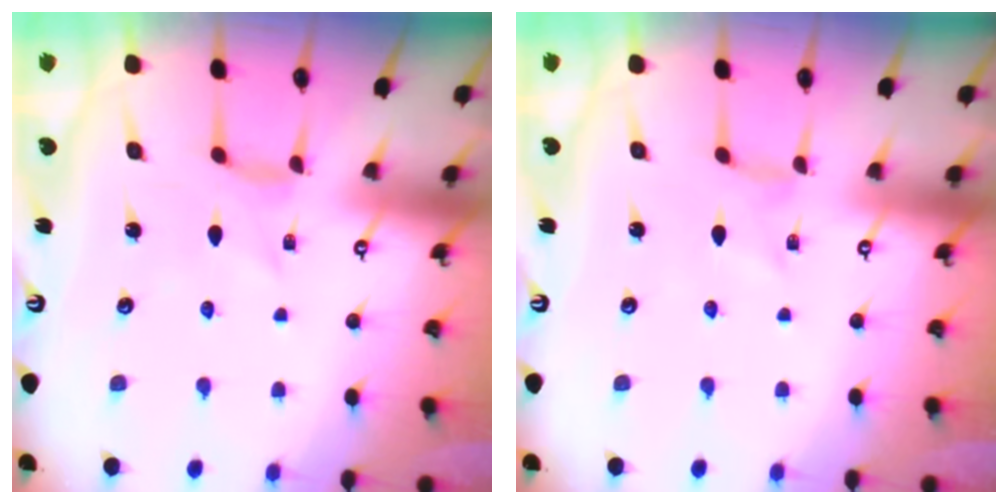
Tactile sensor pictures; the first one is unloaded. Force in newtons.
{"total": 0.0}